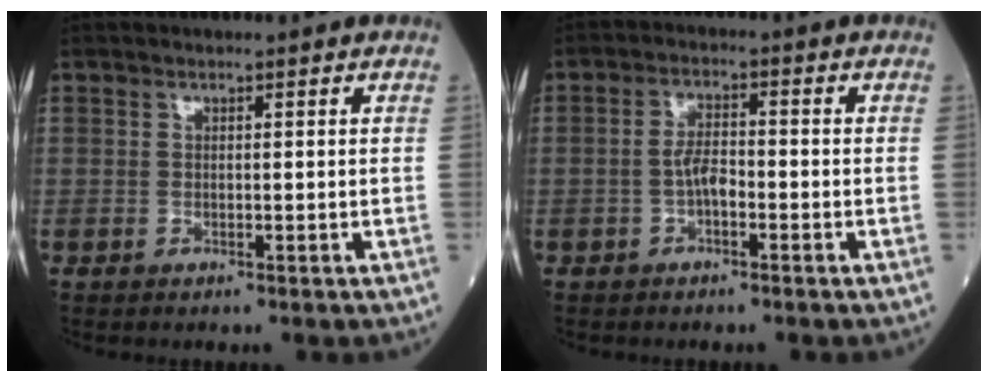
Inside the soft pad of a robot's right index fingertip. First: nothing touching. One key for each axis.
{"total": 3.2, "fx": -1.0, "fy": 1.1, "fz": 2.8, "tx": -0.051, "ty": 0.007, "tz": -0.020}